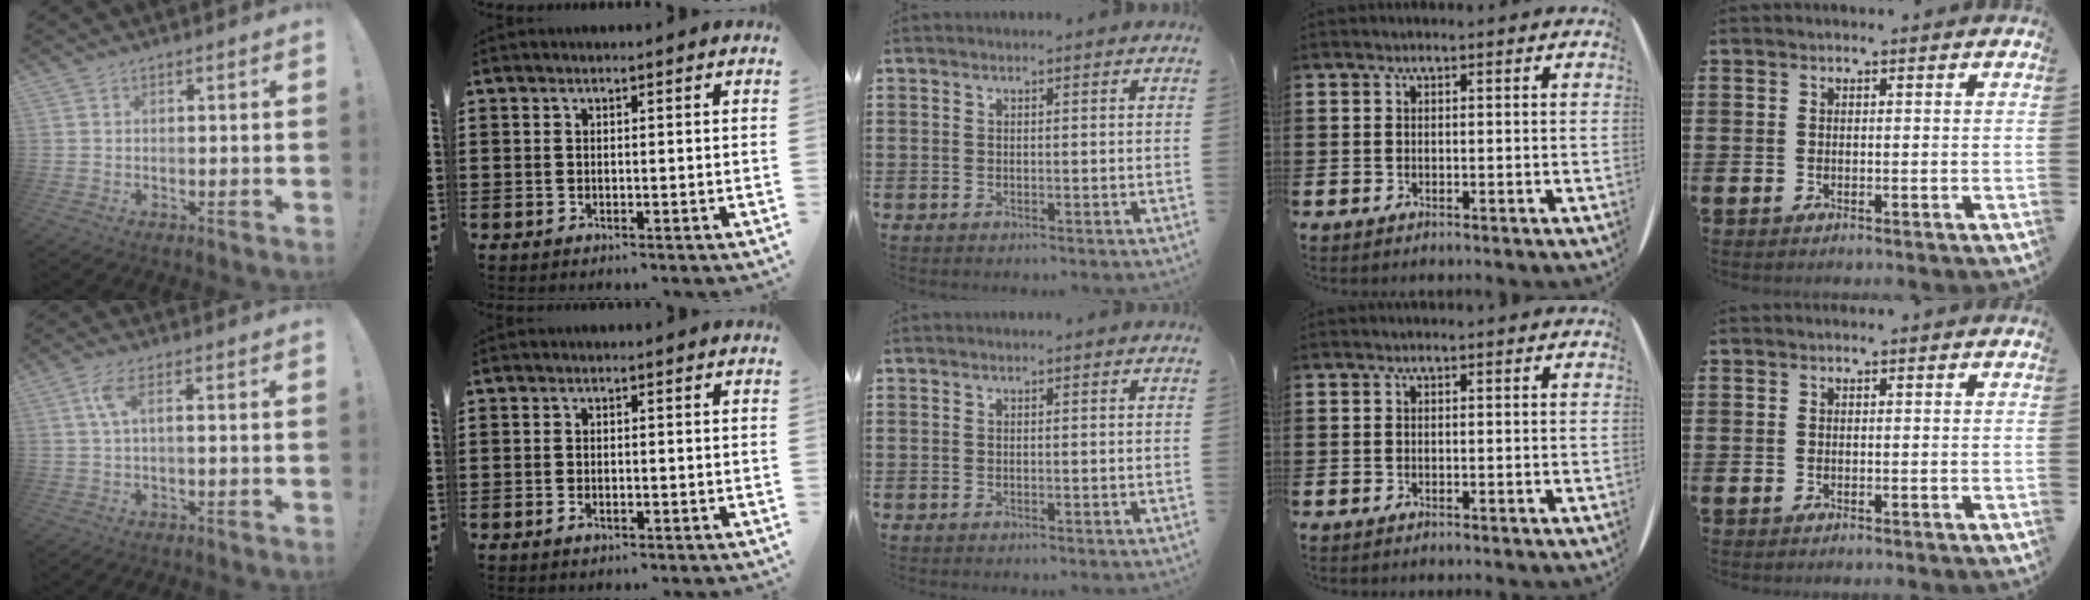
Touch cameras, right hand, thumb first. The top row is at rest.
{"thumb": {"total": 4.8, "force": [0.9, 1.1, 4.6], "torque": [-0.098, 0.001, 0.014]}, "index": {"total": 1.2, "force": [-0.6, 0.5, 0.9], "torque": [-0.019, -0.002, -0.010]}}